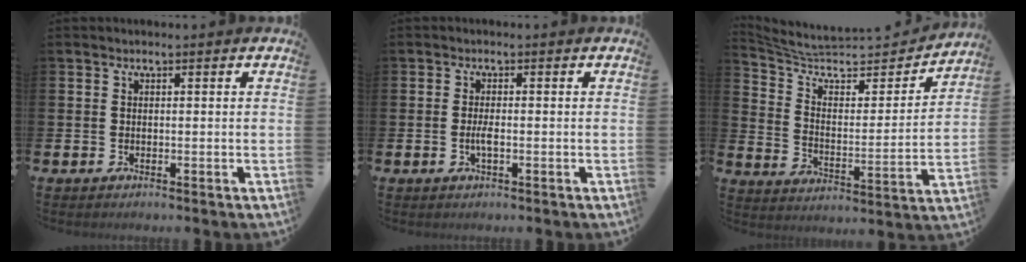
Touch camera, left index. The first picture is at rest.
{"total": 1.7, "force": [-0.4, 0.5, 1.6], "torque": [-0.037, 0.005, -0.006]}
{"total": 6.9, "force": [5.8, 2.4, 2.7], "torque": [-0.089, -0.047, 0.094]}